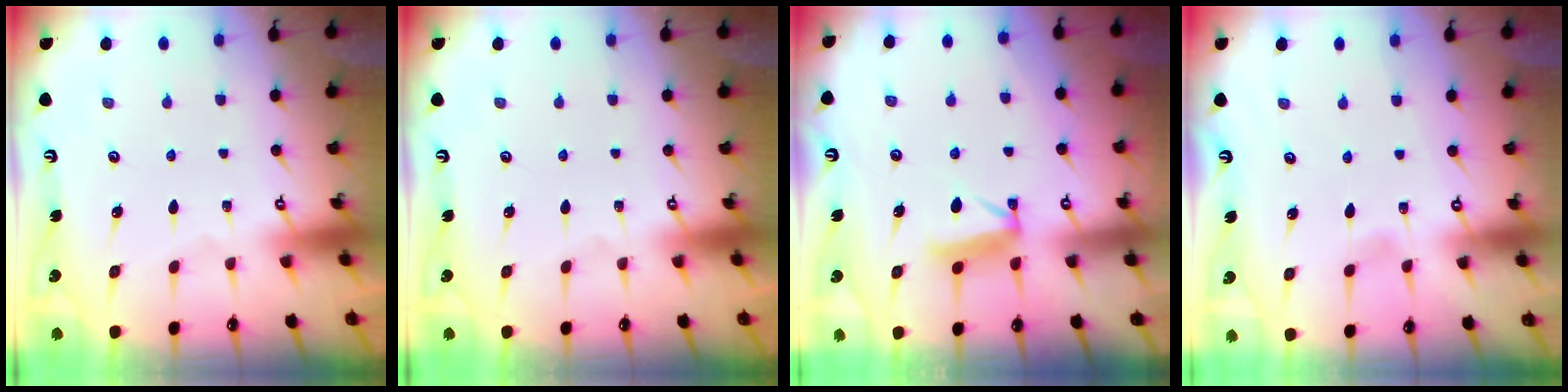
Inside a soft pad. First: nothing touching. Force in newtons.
{"total": 0.0}
{"total": 7.3, "press": 7.3, "slide": 0.7}
{"total": 3.1, "press": 3.1, "slide": 0.3}